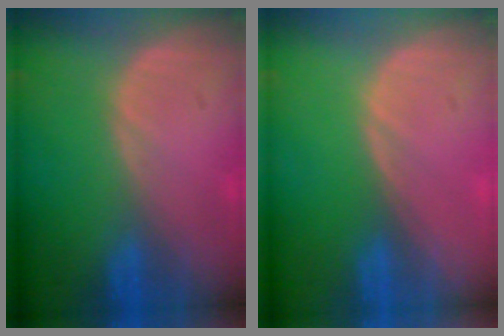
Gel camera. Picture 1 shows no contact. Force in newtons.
{"total": 0.0}